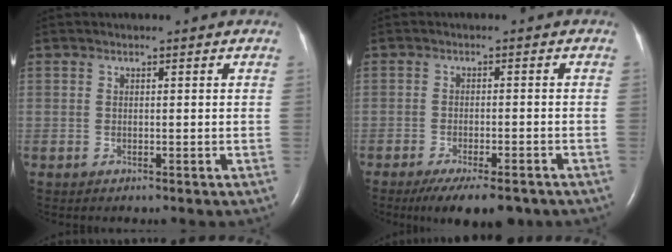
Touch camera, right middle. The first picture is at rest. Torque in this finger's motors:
{"motor_torque": [0.20, -0.12, 0.11, 0.08]}